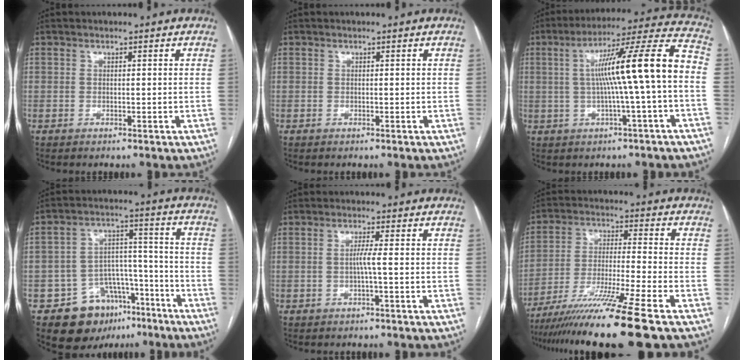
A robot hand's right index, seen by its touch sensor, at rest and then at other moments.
{"total": 0.0}
{"total": 14.5, "force": [-0.6, -0.7, 14.5], "torque": [-0.220, 0.028, -0.011]}
{"total": 12.7, "force": [-7.9, 8.7, 4.8], "torque": [-0.057, 0.054, -0.110]}
{"total": 1.9, "force": [-0.4, -0.6, 1.8], "torque": [-0.035, 0.000, -0.008]}
{"total": 15.4, "force": [-11.6, -2.6, 9.8], "torque": [-0.184, -0.042, -0.199]}